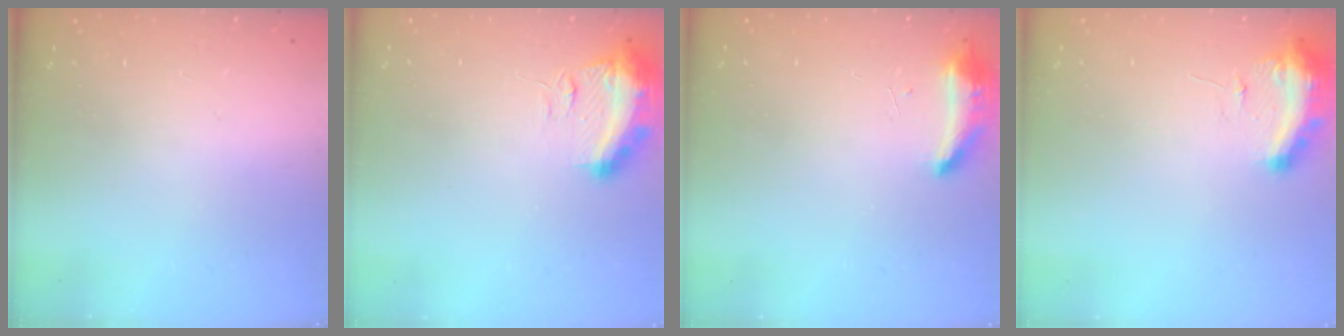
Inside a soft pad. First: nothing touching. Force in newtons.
{"total": 17.3, "press": 13.2, "slide": 11.2}
{"total": 8.5, "press": 8.3, "slide": 2.0}
{"total": 9.4, "press": 9.3, "slide": 1.3}